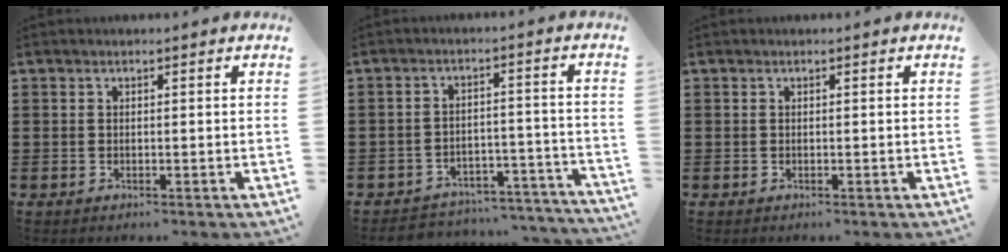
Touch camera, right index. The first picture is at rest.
{"total": 4.0, "force": [-3.9, 0.7, 0.5], "torque": [-0.015, 0.002, -0.081]}
{"total": 0.0}